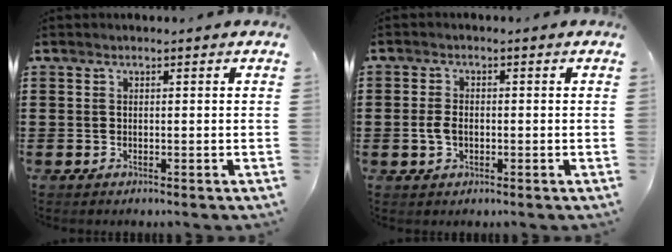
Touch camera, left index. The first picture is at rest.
{"total": 2.7, "force": [-0.5, 1.7, 2.0], "torque": [-0.056, -0.003, -0.015]}